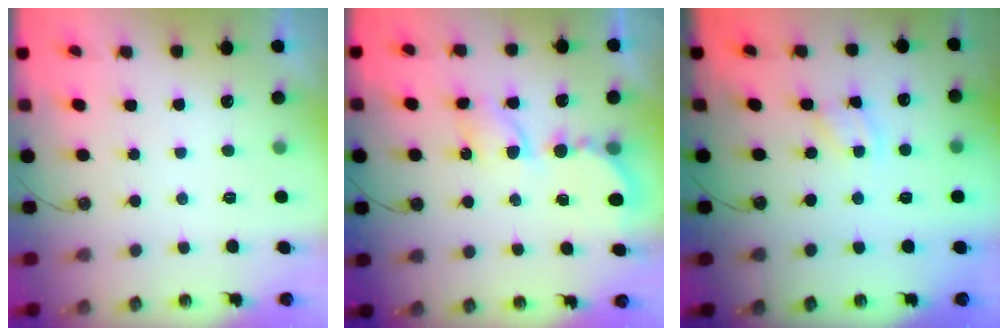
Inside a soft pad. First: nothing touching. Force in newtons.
{"total": 7.0, "press": 7.0, "slide": 0.6}
{"total": 2.1, "press": 2.1, "slide": 0.3}